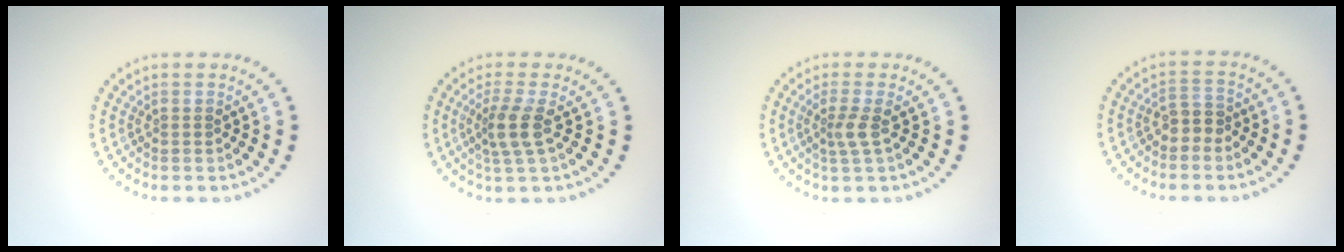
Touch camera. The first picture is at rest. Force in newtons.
{"total": 2.7, "press": 2.1, "slide": 1.7}
{"total": 1.9, "press": 1.4, "slide": 1.3}
{"total": 1.9, "press": 1.6, "slide": 0.9}